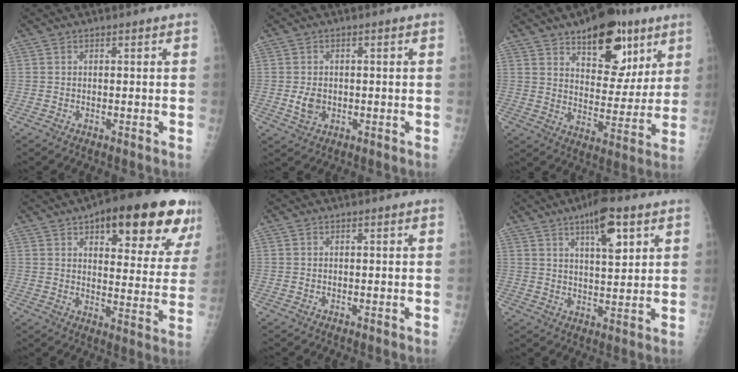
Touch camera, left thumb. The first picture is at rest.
{"total": 3.3, "force": [-0.5, 2.5, 2.0], "torque": [-0.031, -0.002, -0.005]}
{"total": 17.2, "force": [9.8, 9.0, 10.9], "torque": [-0.099, -0.048, 0.146]}
{"total": 22.5, "force": [12.3, 7.9, 17.1], "torque": [-0.185, -0.025, 0.164]}
{"total": 0.0}
{"total": 9.2, "force": [4.8, 2.9, 7.3], "torque": [-0.102, -0.023, 0.075]}